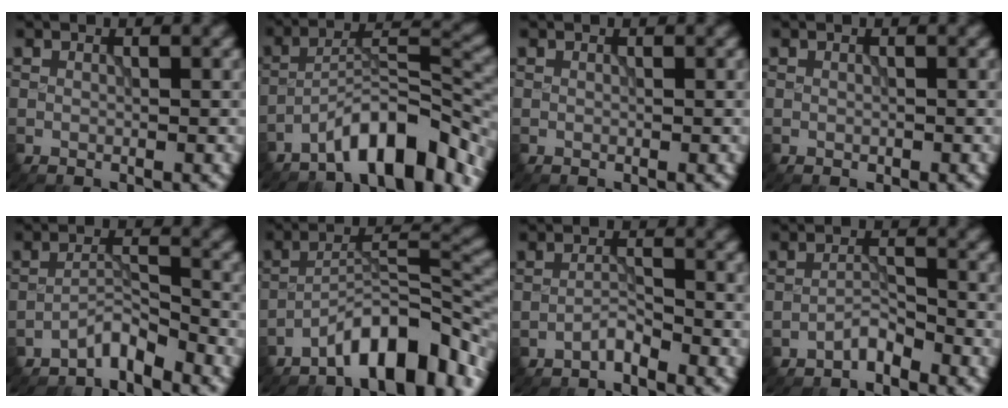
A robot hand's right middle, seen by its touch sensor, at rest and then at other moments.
{"total": 8.4, "force": [-6.2, 2.1, 5.4], "torque": [-0.080, 0.015, -0.108]}
{"total": 0.0}
{"total": 0.0}
{"total": 2.8, "force": [-2.6, 0.3, 1.0], "torque": [-0.015, 0.011, -0.053]}
{"total": 9.5, "force": [-6.6, 2.8, 6.3], "torque": [-0.087, 0.014, -0.117]}
{"total": 1.5, "force": [-1.4, 0.1, 0.5], "torque": [-0.008, 0.008, -0.030]}
{"total": 1.9, "force": [-1.7, 0.3, 0.6], "torque": [-0.010, 0.009, -0.035]}